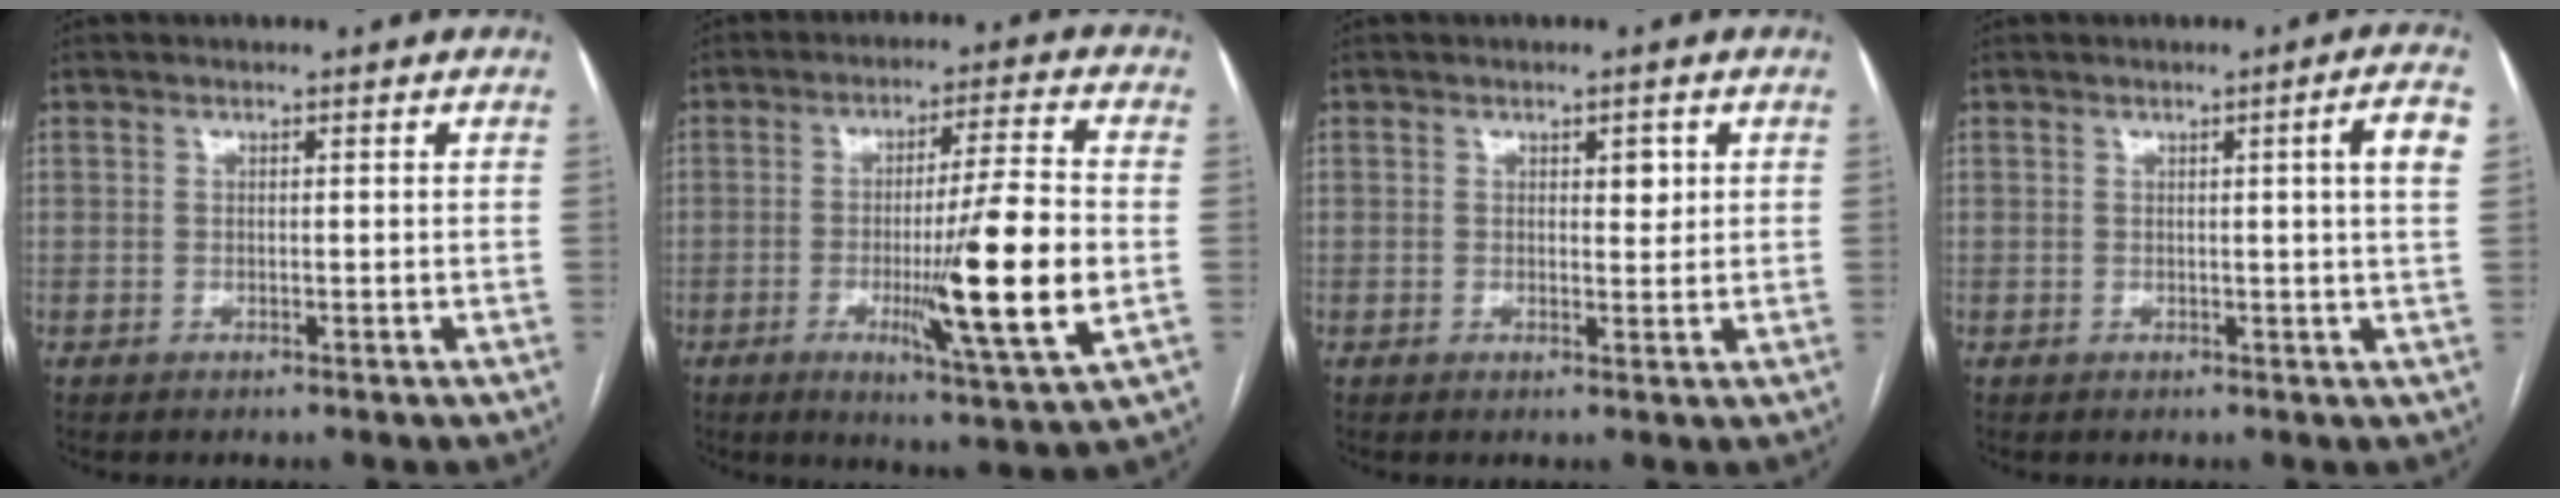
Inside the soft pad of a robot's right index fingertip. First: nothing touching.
{"total": 14.9, "force": [-2.7, -0.4, 14.6], "torque": [-0.233, -0.024, -0.047]}
{"total": 2.2, "force": [0.9, 1.1, 1.8], "torque": [-0.022, -0.001, 0.012]}
{"total": 4.5, "force": [1.1, -0.8, 4.3], "torque": [-0.052, -0.002, 0.012]}